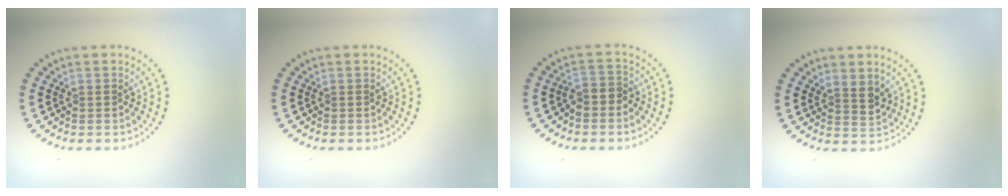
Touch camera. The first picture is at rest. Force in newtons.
{"total": 0.0}
{"total": 1.8, "press": 1.6, "slide": 1.0}
{"total": 2.1, "press": 1.7, "slide": 1.1}